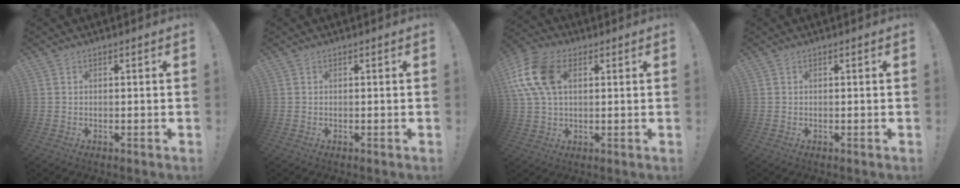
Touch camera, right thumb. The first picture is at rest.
{"total": 0.0}
{"total": 14.6, "force": [4.0, 9.2, 10.6], "torque": [-0.226, 0.004, 0.078]}
{"total": 0.0}